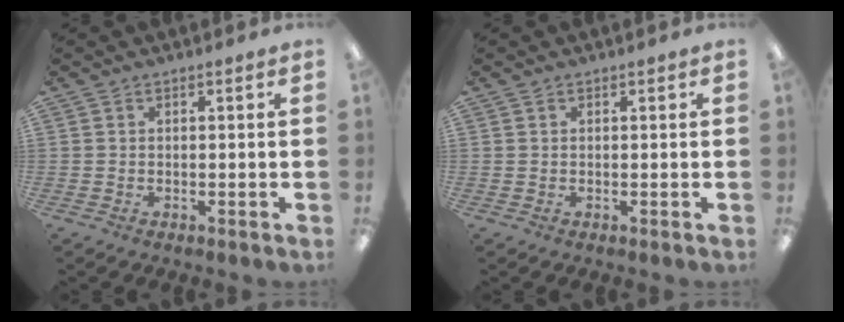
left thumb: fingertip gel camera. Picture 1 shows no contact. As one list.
[{"total": 0.5, "force": [0.3, 0.4, 0.2], "torque": [-0.004, 0.005, 0.004]}]